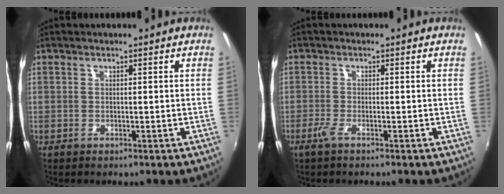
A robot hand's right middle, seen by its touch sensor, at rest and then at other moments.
{"total": 2.1, "force": [-1.4, 0.1, 1.6], "torque": [-0.037, -0.006, -0.030]}